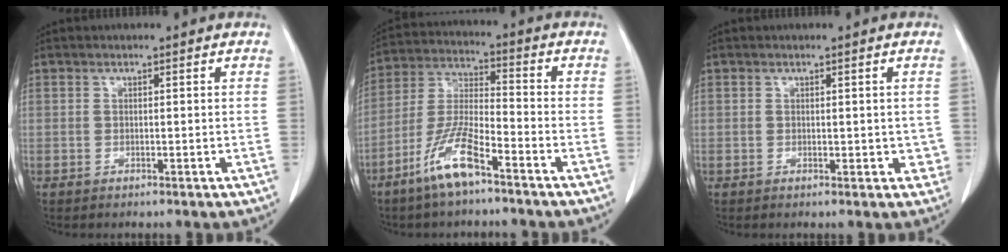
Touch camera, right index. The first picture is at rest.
{"total": 10.2, "force": [-6.4, 1.5, 7.7], "torque": [-0.167, -0.014, -0.131]}
{"total": 2.1, "force": [0.0, 1.5, 1.5], "torque": [-0.005, 0.001, 0.002]}